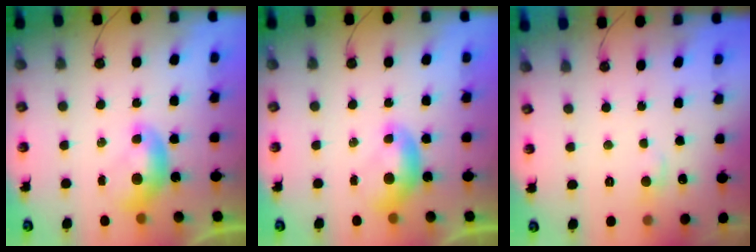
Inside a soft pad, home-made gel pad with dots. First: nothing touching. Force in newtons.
{"total": 0.0}
{"total": 0.9, "press": 0.5, "slide": 0.7}